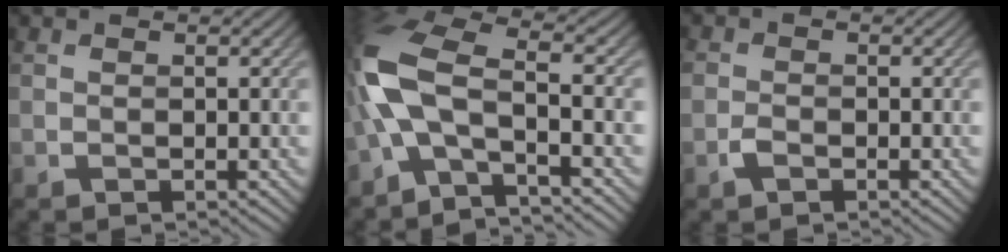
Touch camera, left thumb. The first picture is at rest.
{"total": 10.7, "force": [-2.9, 3.8, 9.6], "torque": [-0.210, 0.006, -0.076]}
{"total": 1.5, "force": [-0.9, 1.0, 0.8], "torque": [-0.018, 0.004, -0.022]}